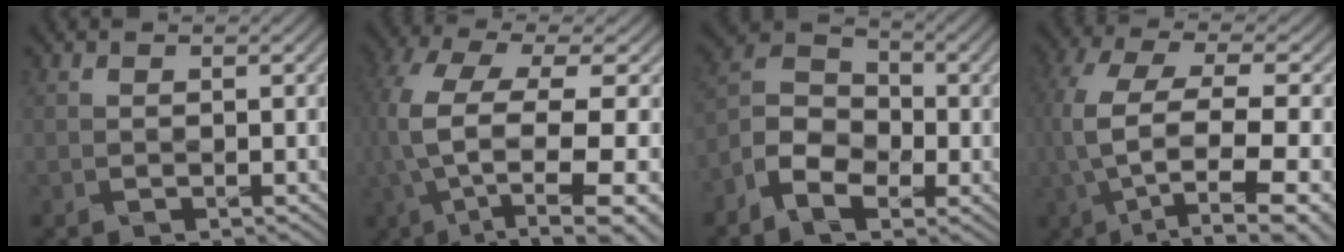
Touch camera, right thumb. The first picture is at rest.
{"total": 12.9, "force": [0.2, 5.4, 11.7], "torque": [-0.256, -0.014, 0.023]}
{"total": 7.1, "force": [-4.0, 4.5, 3.7], "torque": [-0.074, -0.001, -0.089]}
{"total": 11.7, "force": [-0.7, 5.0, 10.5], "torque": [-0.216, -0.019, 0.000]}